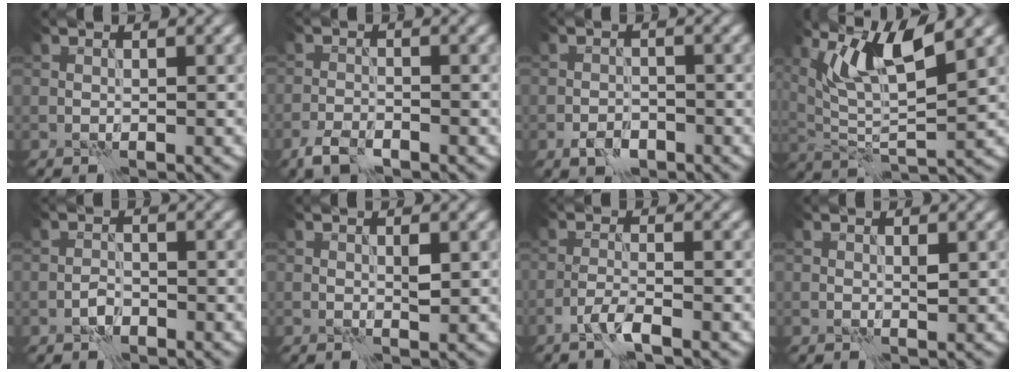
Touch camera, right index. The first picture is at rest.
{"total": 2.5, "force": [-1.9, 0.9, 1.4], "torque": [-0.030, 0.000, -0.044]}
{"total": 2.2, "force": [-1.4, 1.2, 1.1], "torque": [-0.018, 0.002, -0.027]}
{"total": 7.2, "force": [4.7, 1.4, 5.2], "torque": [-0.095, -0.002, 0.092]}
{"total": 1.4, "force": [-0.9, 0.8, 0.8], "torque": [-0.014, 0.005, -0.020]}
{"total": 0.9, "force": [0.2, 0.3, 0.9], "torque": [-0.015, -0.002, 0.005]}
{"total": 1.7, "force": [-1.2, 0.0, 1.2], "torque": [-0.024, 0.004, -0.030]}
{"total": 0.6, "force": [0.2, 0.2, 0.5], "torque": [-0.009, -0.001, 0.004]}